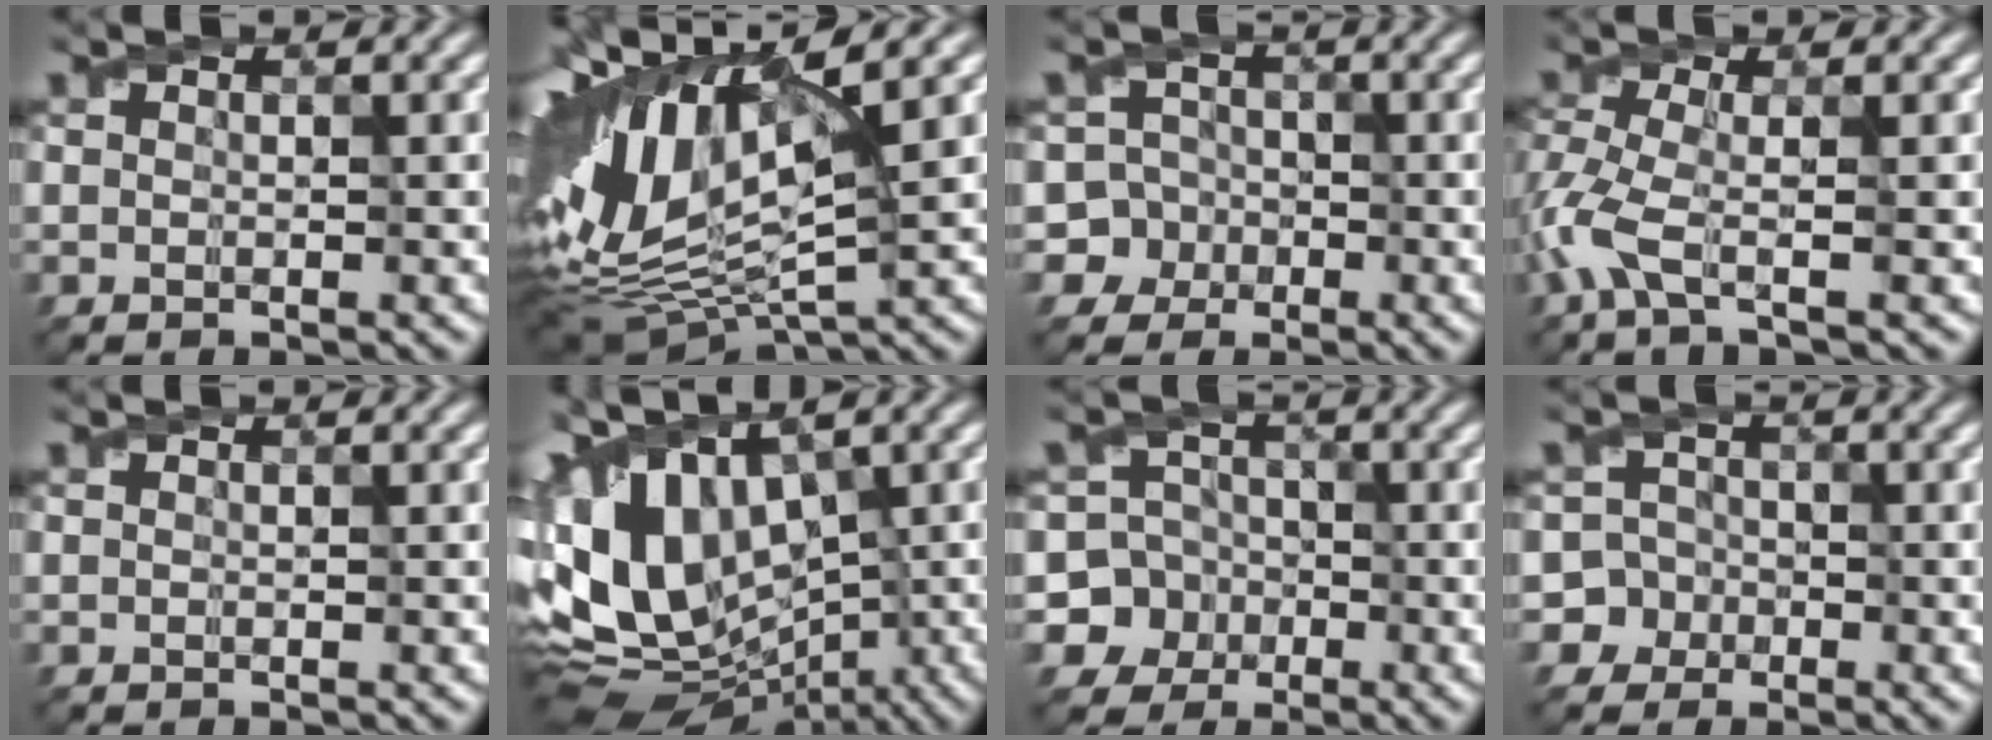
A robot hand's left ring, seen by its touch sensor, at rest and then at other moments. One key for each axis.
{"total": 13.0, "fx": 3.5, "fy": 6.0, "fz": 11.0, "tx": -0.261, "ty": 0.017, "tz": 0.075}
{"total": 6.8, "fx": -2.4, "fy": 6.2, "fz": 0.8, "tx": -0.005, "ty": 0.011, "tz": -0.070}
{"total": 3.7, "fx": -2.0, "fy": 0.3, "fz": 3.2, "tx": -0.089, "ty": -0.002, "tz": -0.045}
{"total": 0.0}
{"total": 13.8, "fx": 1.2, "fy": 9.0, "fz": 10.4, "tx": -0.211, "ty": -0.007, "tz": 0.057}
{"total": 9.5, "fx": -2.7, "fy": 9.0, "fz": 1.3, "tx": -0.056, "ty": 0.011, "tz": -0.062}
{"total": 5.3, "fx": -2.4, "fy": 4.7, "fz": 0.2, "tx": 0.014, "ty": 0.006, "tz": -0.059}